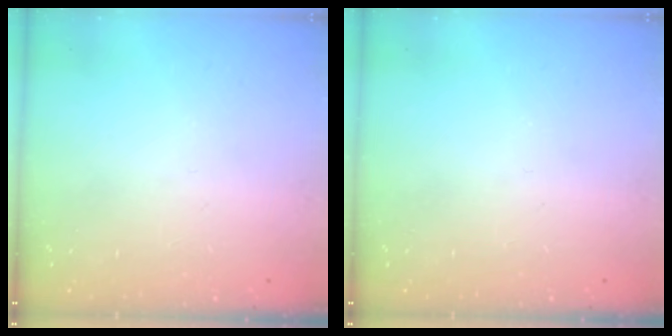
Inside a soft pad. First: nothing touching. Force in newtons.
{"total": 0.0}